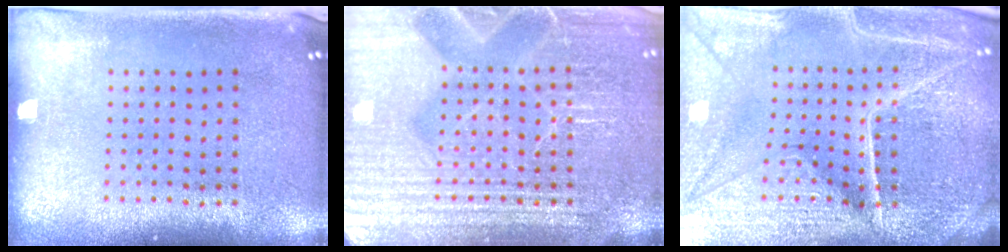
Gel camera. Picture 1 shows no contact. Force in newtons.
{"total": 7.6, "press": 7.5, "slide": 1.1}
{"total": 5.8, "press": 5.3, "slide": 2.4}